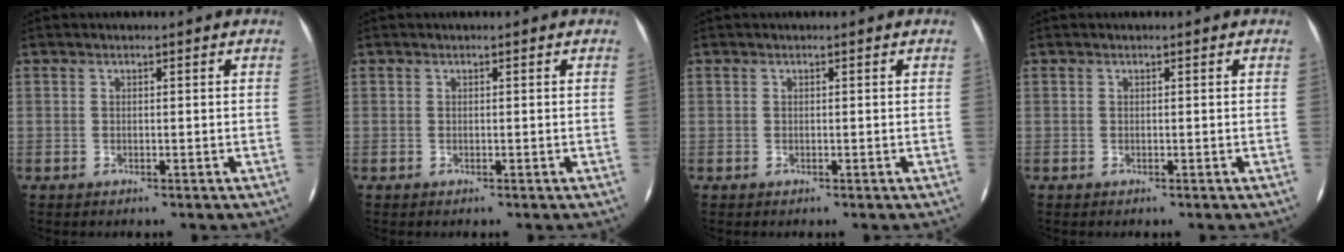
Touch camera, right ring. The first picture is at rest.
{"total": 0.0}
{"total": 0.0}
{"total": 0.0}